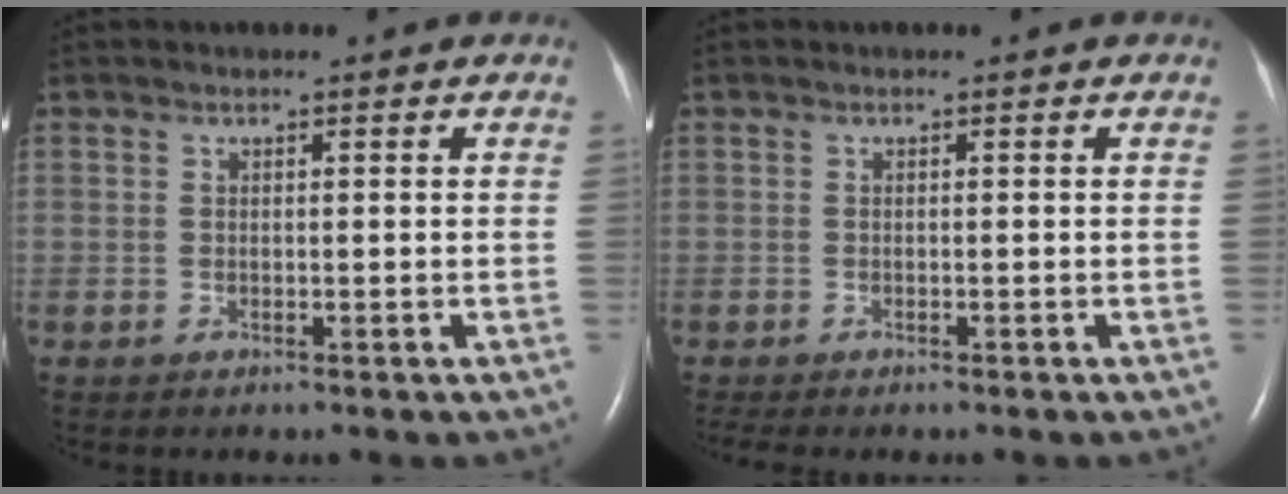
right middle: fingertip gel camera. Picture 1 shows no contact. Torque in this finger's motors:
{"motor_torque": [0.23, -0.19, -0.05, 0.00]}